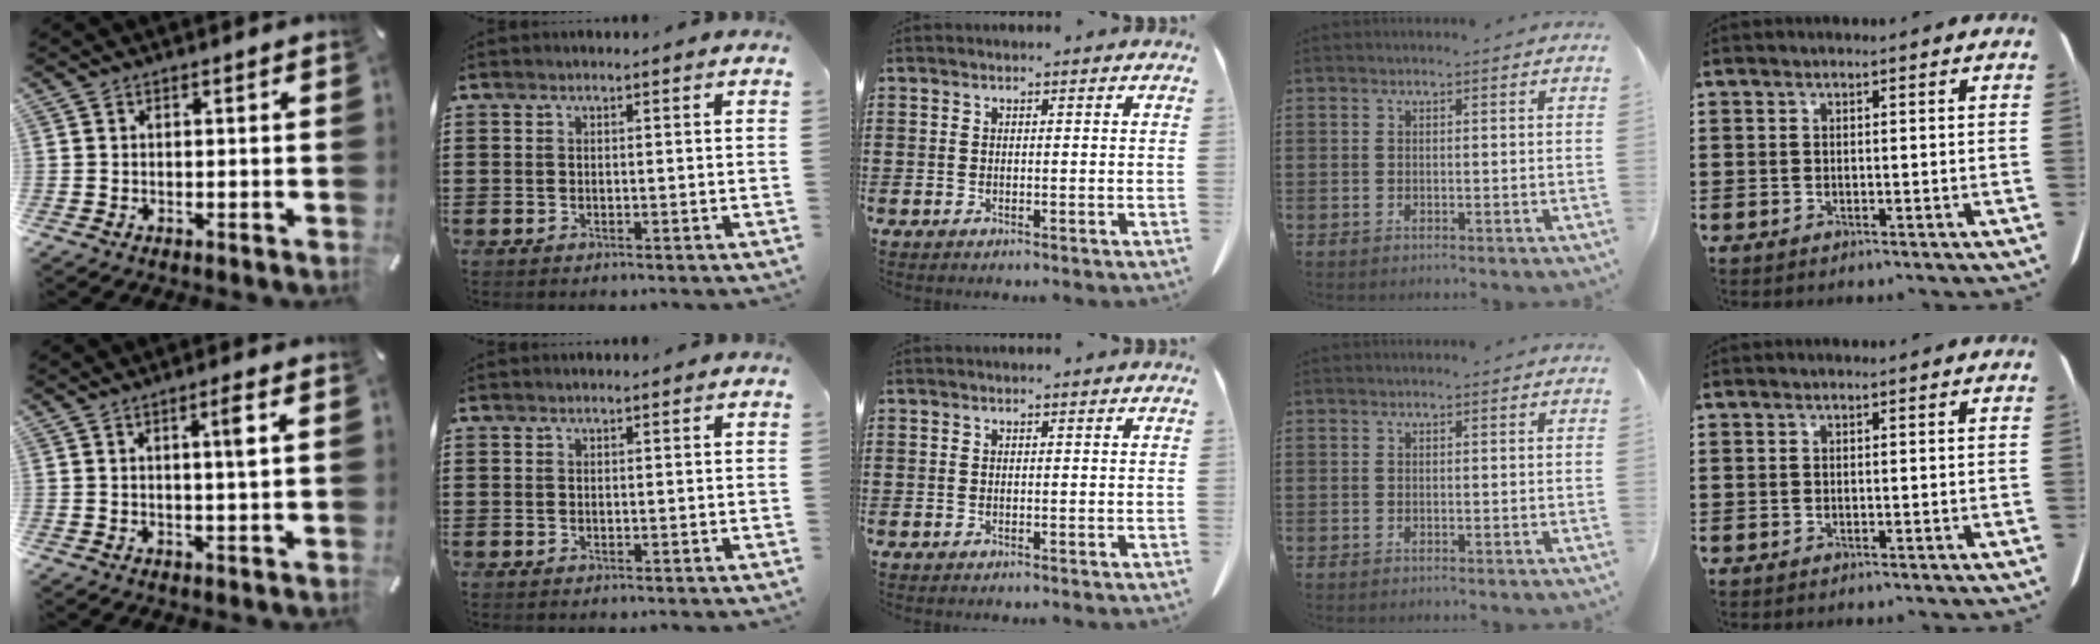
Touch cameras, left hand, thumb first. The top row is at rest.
{"thumb": {"total": 4.0, "force": [1.1, 0.1, 3.9], "torque": [-0.068, -0.004, 0.013]}}